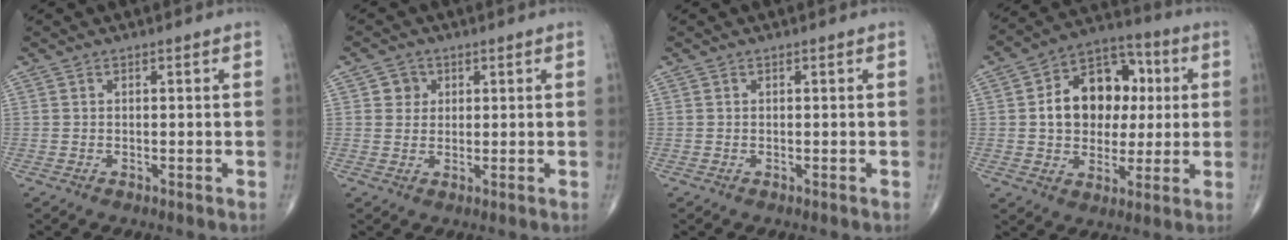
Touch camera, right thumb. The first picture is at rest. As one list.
[{"total": 2.8, "force": [0.8, 2.6, 0.5], "torque": [0.009, 0.000, 0.006]}, {"total": 0.0}, {"total": 16.1, "force": [2.0, 12.0, 10.6], "torque": [-0.116, 0.023, 0.027]}]